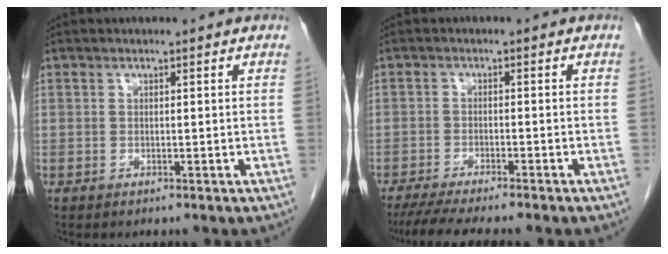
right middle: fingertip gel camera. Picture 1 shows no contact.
{"total": 8.1, "force": [-6.9, -0.1, 4.3], "torque": [-0.057, -0.020, -0.109]}